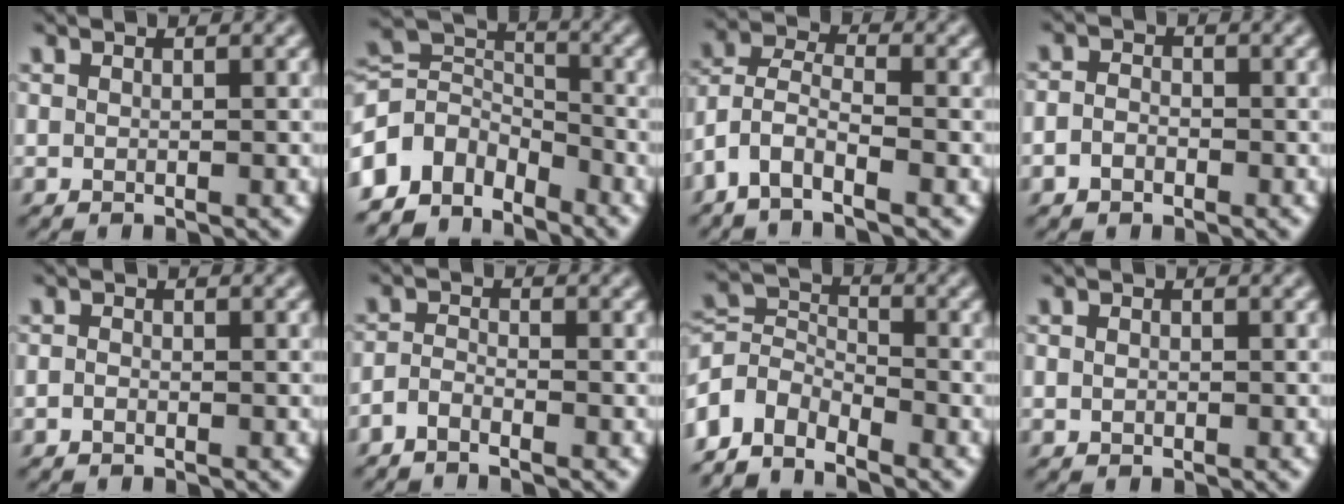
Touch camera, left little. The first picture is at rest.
{"total": 6.7, "force": [-4.5, 4.2, 2.5], "torque": [-0.047, 0.008, -0.100]}
{"total": 4.4, "force": [-2.8, 1.6, 3.0], "torque": [-0.065, 0.006, -0.066]}
{"total": 1.8, "force": [-0.9, 1.3, 0.8], "torque": [-0.008, 0.000, -0.024]}
{"total": 0.7, "force": [-0.4, 0.4, 0.3], "torque": [-0.009, 0.001, -0.011]}
{"total": 1.7, "force": [-1.4, 0.5, 0.8], "torque": [-0.021, 0.003, -0.033]}
{"total": 5.1, "force": [-3.8, 2.6, 2.0], "torque": [-0.043, 0.003, -0.087]}
{"total": 0.7, "force": [-0.2, 0.6, 0.3], "torque": [-0.002, 0.000, -0.004]}